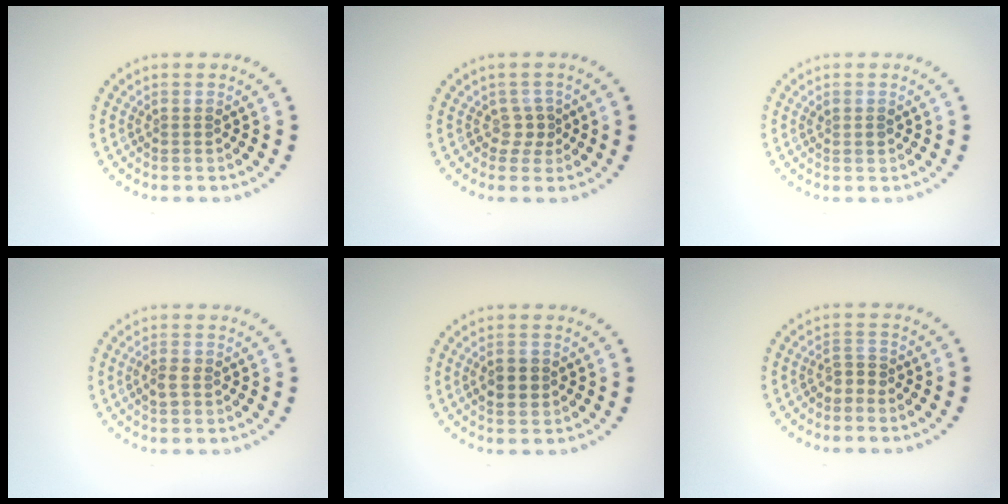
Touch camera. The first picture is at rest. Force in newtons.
{"total": 1.4, "press": 1.0, "slide": 1.0}
{"total": 0.7, "press": 0.6, "slide": 0.2}
{"total": 1.6, "press": 1.5, "slide": 0.3}
{"total": 2.4, "press": 2.4, "slide": 0.1}
{"total": 1.2, "press": 0.8, "slide": 0.8}